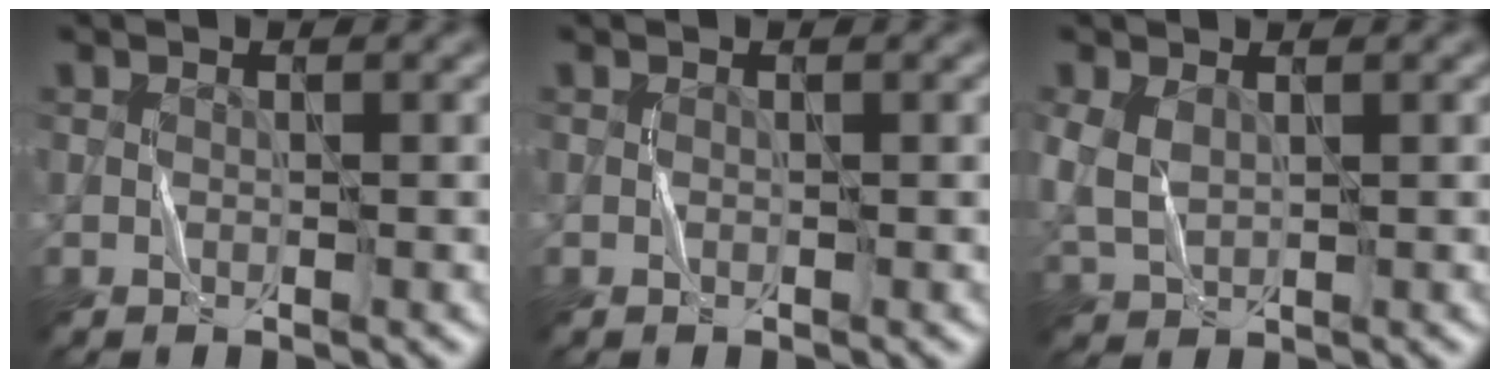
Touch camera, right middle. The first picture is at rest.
{"total": 0.0}
{"total": 2.8, "force": [0.9, 1.8, 2.0], "torque": [-0.061, 0.003, 0.022]}